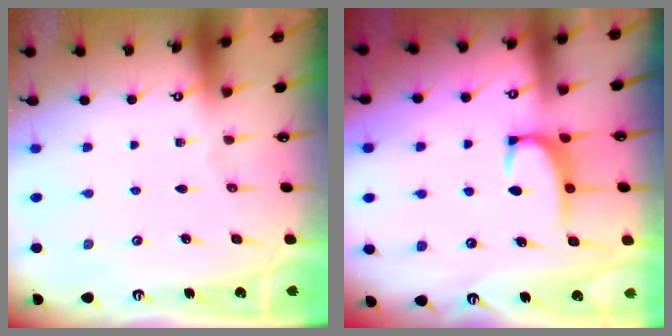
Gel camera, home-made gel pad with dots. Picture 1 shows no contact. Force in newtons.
{"total": 2.3, "press": 2.2, "slide": 0.8}